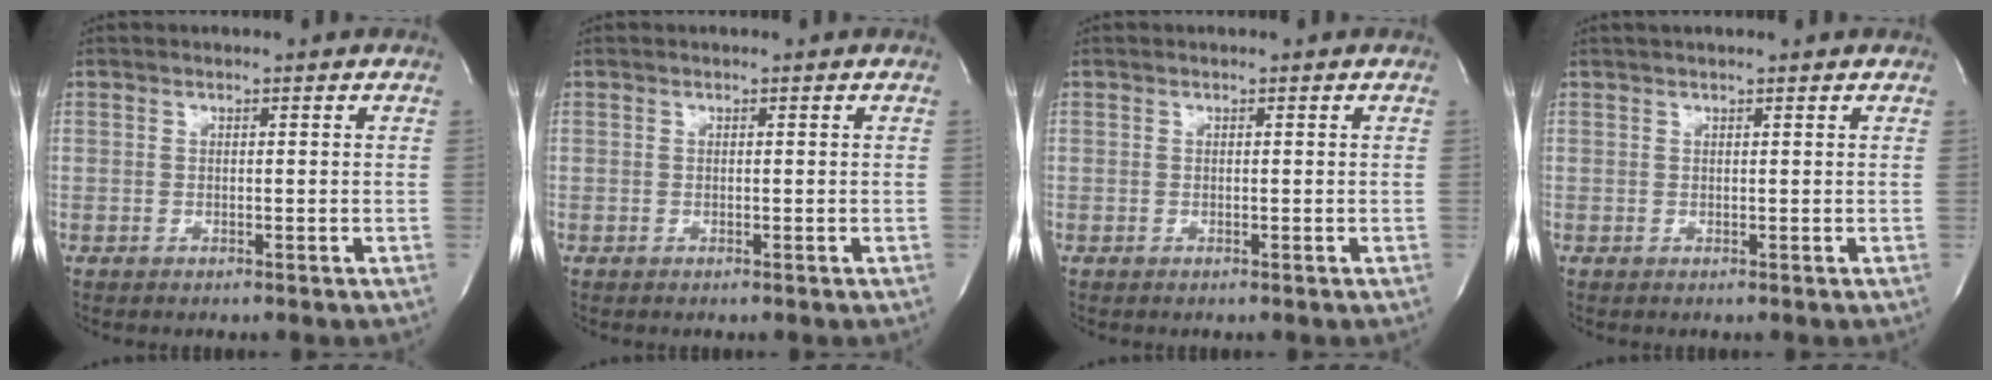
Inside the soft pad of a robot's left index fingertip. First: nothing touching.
{"total": 0.0}
{"total": 0.0}
{"total": 3.9, "force": [3.4, 0.1, 1.8], "torque": [-0.026, 0.029, 0.041]}